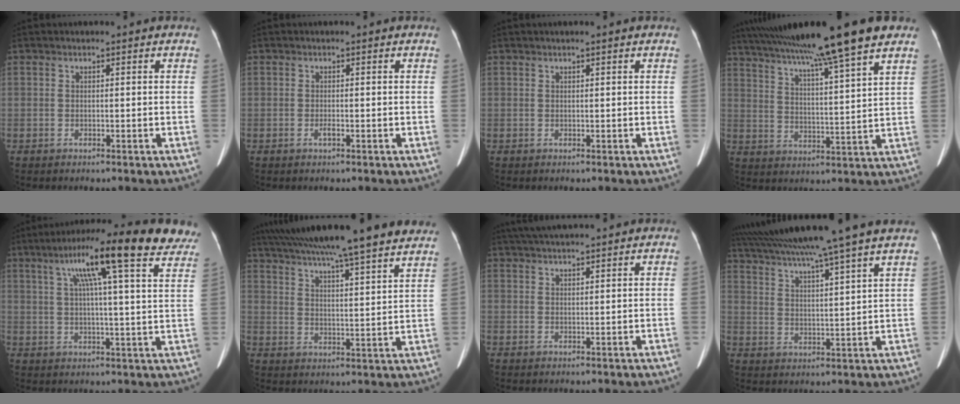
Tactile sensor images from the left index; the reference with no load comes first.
{"total": 0.6, "force": [-0.3, 0.0, 0.5], "torque": [-0.012, -0.001, -0.004]}
{"total": 0.9, "force": [0.7, -0.2, 0.6], "torque": [-0.013, 0.008, 0.016]}
{"total": 19.8, "force": [15.8, -1.3, 11.9], "torque": [-0.207, 0.012, 0.241]}
{"total": 20.4, "force": [13.4, 1.9, 15.3], "torque": [-0.238, 0.043, 0.170]}
{"total": 27.6, "force": [23.8, 0.8, 13.9], "torque": [-0.232, -0.003, 0.322]}
{"total": 8.8, "force": [7.6, 0.3, 4.4], "torque": [-0.070, 0.041, 0.111]}
{"total": 19.3, "force": [16.2, -2.1, 10.3], "torque": [-0.181, 0.006, 0.241]}